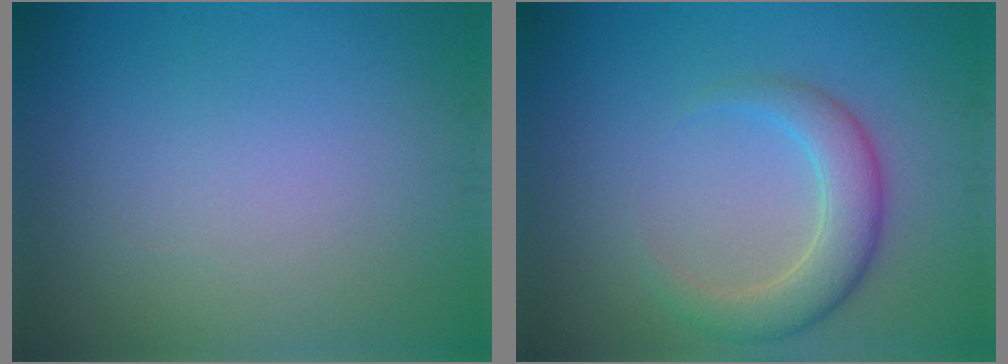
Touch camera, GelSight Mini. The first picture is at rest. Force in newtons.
{"total": 4.1, "press": 4.1, "slide": 0.3}